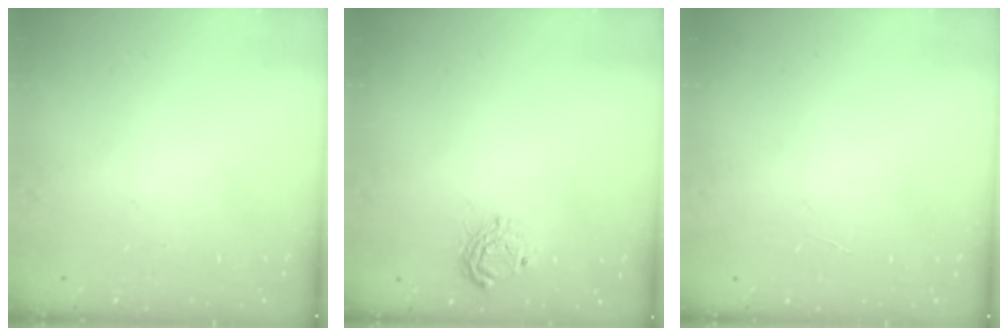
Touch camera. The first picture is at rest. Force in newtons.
{"total": 7.1, "press": 7.0, "slide": 0.7}
{"total": 1.3, "press": 1.3, "slide": 0.1}